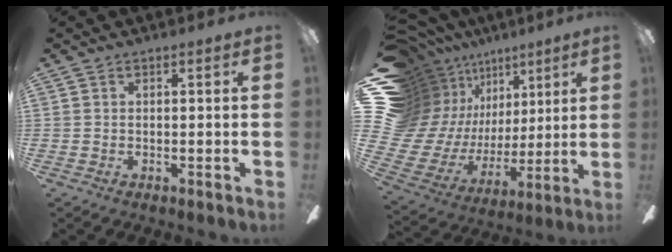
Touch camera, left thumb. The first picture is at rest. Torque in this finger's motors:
{"motor_torque": [3.00, 2.01, 1.52, -1.25, 0.24]}